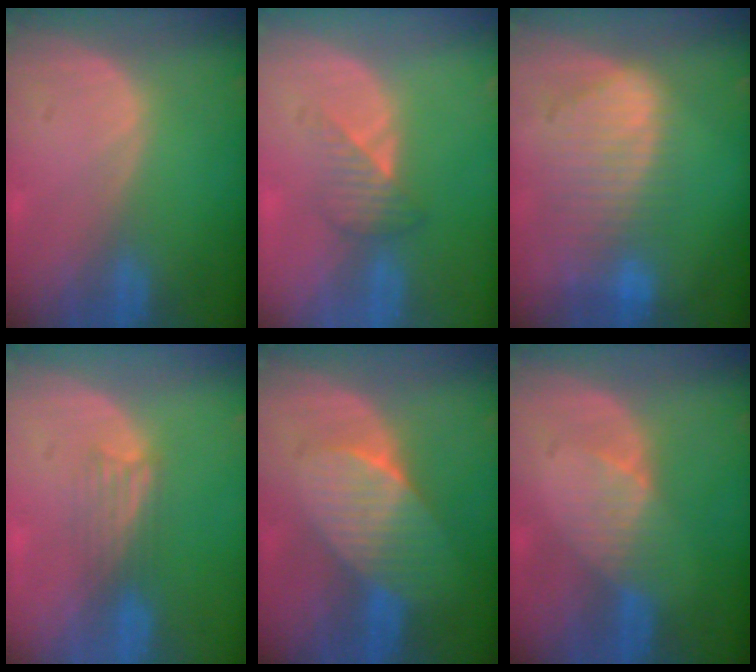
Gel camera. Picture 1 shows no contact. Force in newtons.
{"total": 3.4, "press": 3.1, "slide": 1.4}
{"total": 9.1, "press": 8.0, "slide": 4.3}
{"total": 3.1, "press": 2.8, "slide": 1.2}
{"total": 7.4, "press": 6.6, "slide": 3.3}
{"total": 3.1, "press": 3.1, "slide": 0.3}